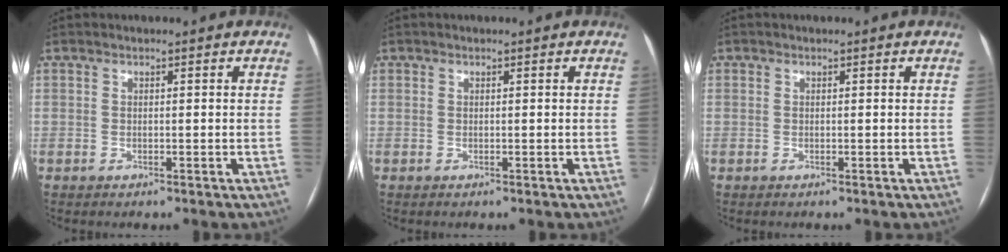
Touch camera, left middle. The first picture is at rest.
{"total": 0.0}
{"total": 0.0}